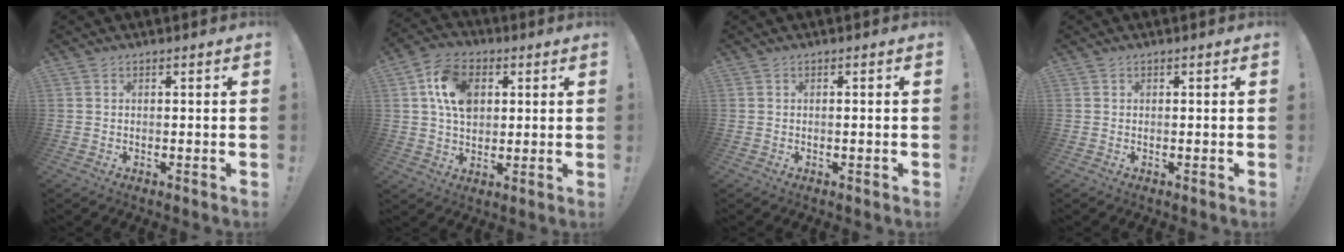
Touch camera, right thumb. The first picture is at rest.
{"total": 13.1, "force": [3.7, 9.5, 8.2], "torque": [-0.141, 0.009, 0.073]}
{"total": 0.6, "force": [-0.4, -0.1, 0.4], "torque": [-0.004, -0.002, -0.008]}
{"total": 0.0}